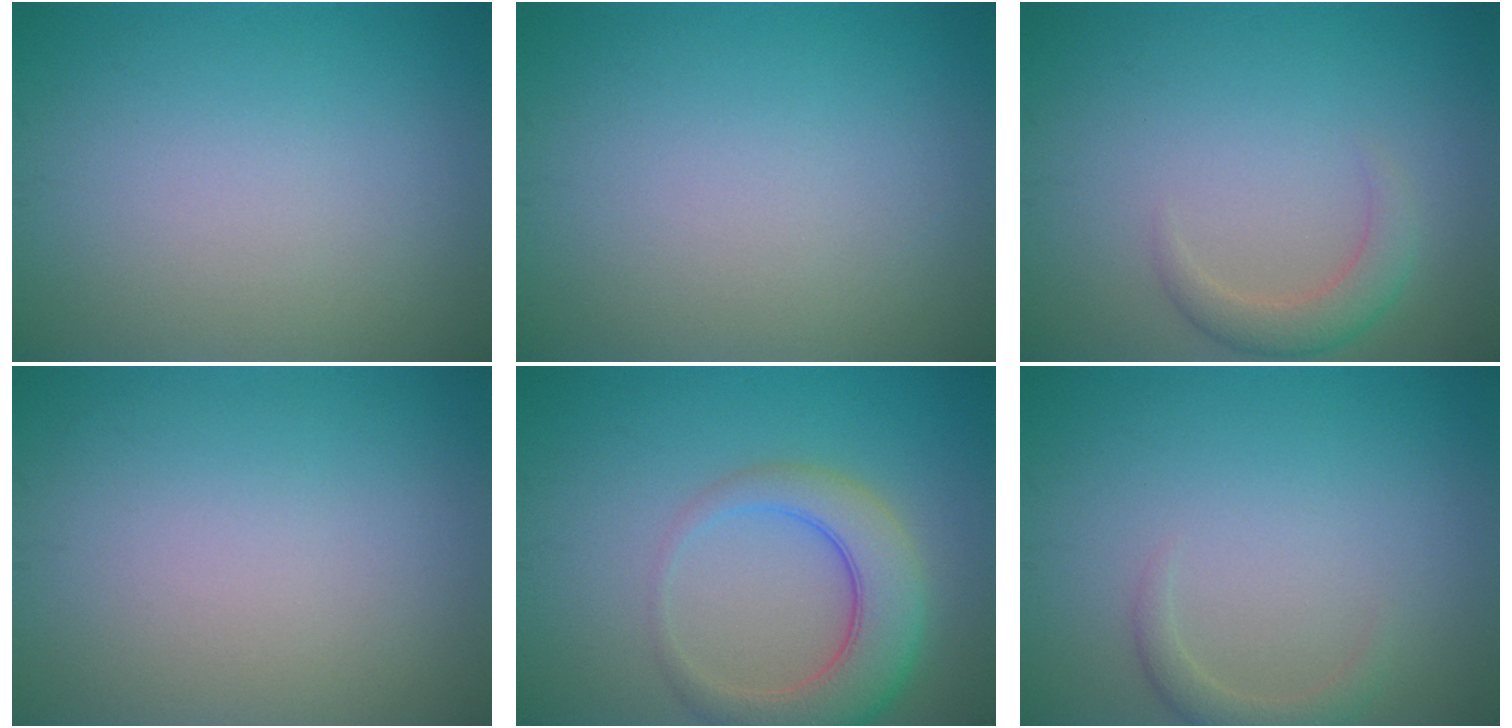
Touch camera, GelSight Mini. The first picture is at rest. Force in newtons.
{"total": 0.0}
{"total": 2.4, "press": 2.4, "slide": 0.2}
{"total": 0.0}
{"total": 5.6, "press": 5.6, "slide": 0.5}
{"total": 1.6, "press": 1.6, "slide": 0.1}